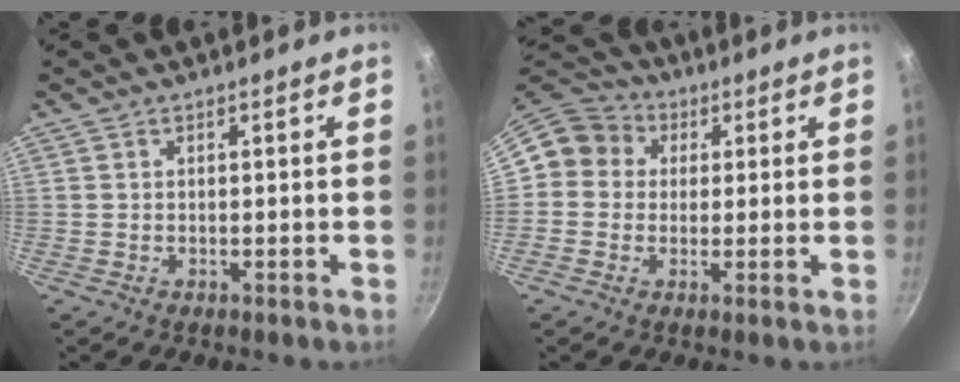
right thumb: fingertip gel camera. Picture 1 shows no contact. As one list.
[{"total": 8.9, "force": [2.1, 8.2, 2.8], "torque": [-0.024, 0.016, 0.011]}]